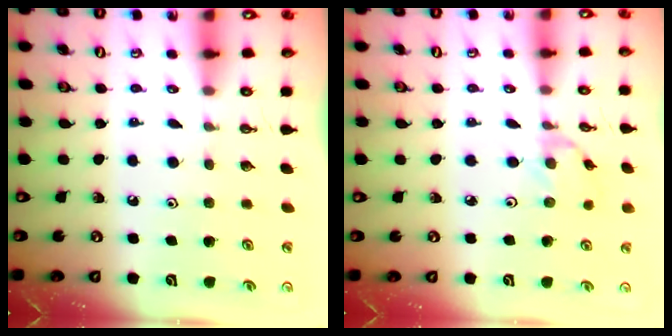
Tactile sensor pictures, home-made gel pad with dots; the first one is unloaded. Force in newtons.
{"total": 0.9, "press": 0.8, "slide": 0.3}